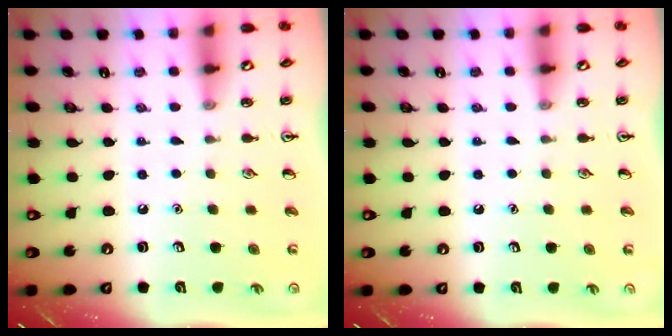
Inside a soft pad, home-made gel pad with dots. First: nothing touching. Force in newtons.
{"total": 0.0}